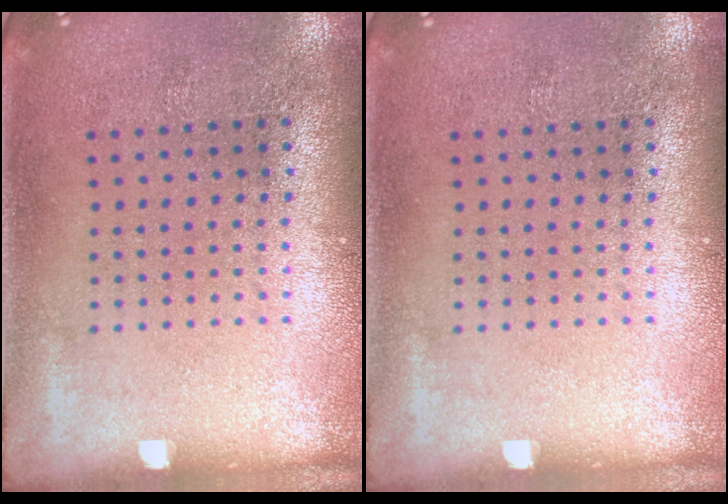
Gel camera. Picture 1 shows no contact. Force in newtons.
{"total": 0.0}